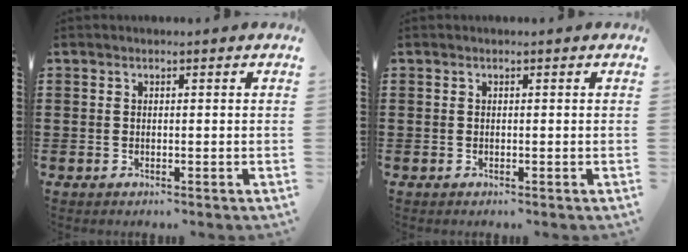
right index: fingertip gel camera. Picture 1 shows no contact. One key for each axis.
{"total": 0.0}